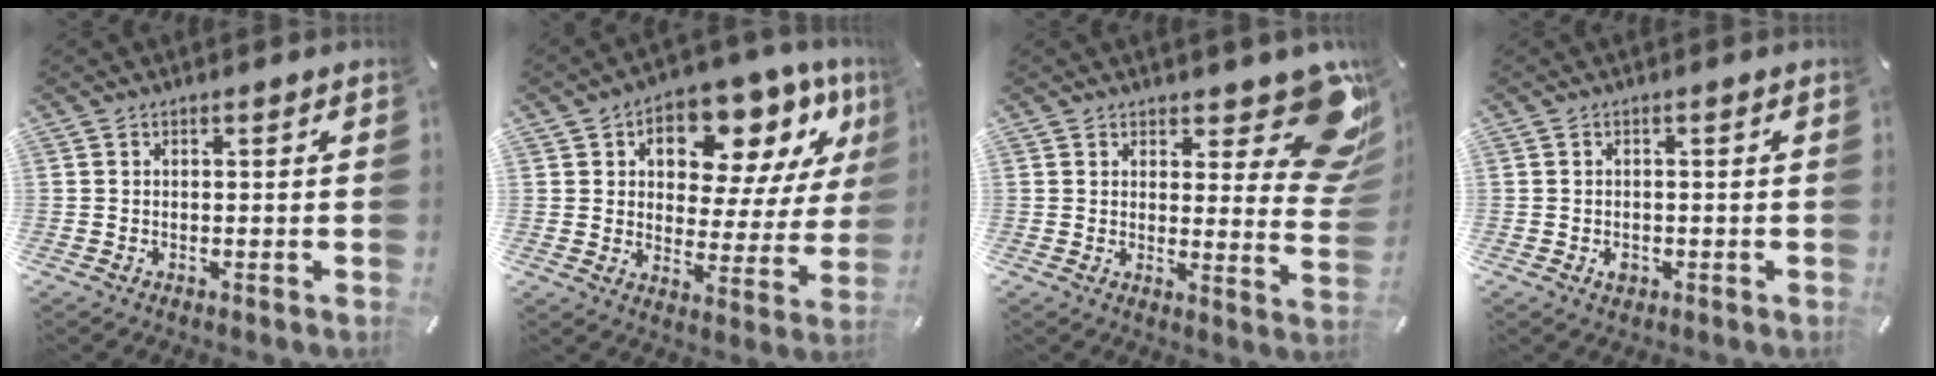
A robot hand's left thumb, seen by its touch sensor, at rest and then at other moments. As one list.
[{"total": 13.5, "force": [8.1, 8.0, 7.1], "torque": [-0.099, -0.062, 0.136]}, {"total": 15.9, "force": [9.5, 6.7, 10.9], "torque": [-0.118, -0.083, 0.163]}, {"total": 2.2, "force": [-0.8, 1.7, 1.2], "torque": [-0.022, 0.003, -0.014]}]